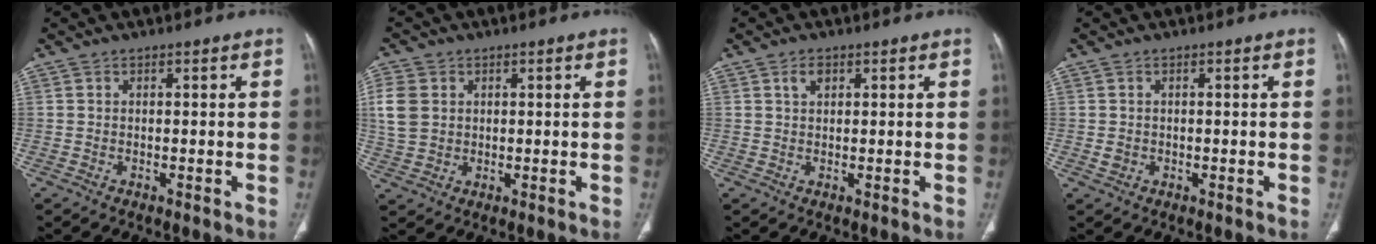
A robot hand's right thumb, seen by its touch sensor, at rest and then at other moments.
{"total": 7.3, "force": [1.5, 5.8, 4.1], "torque": [-0.085, 0.002, 0.032]}
{"total": 2.1, "force": [1.0, 1.3, 1.3], "torque": [-0.021, 0.000, 0.020]}
{"total": 1.3, "force": [-0.1, 1.1, 0.6], "torque": [-0.008, 0.005, 0.001]}